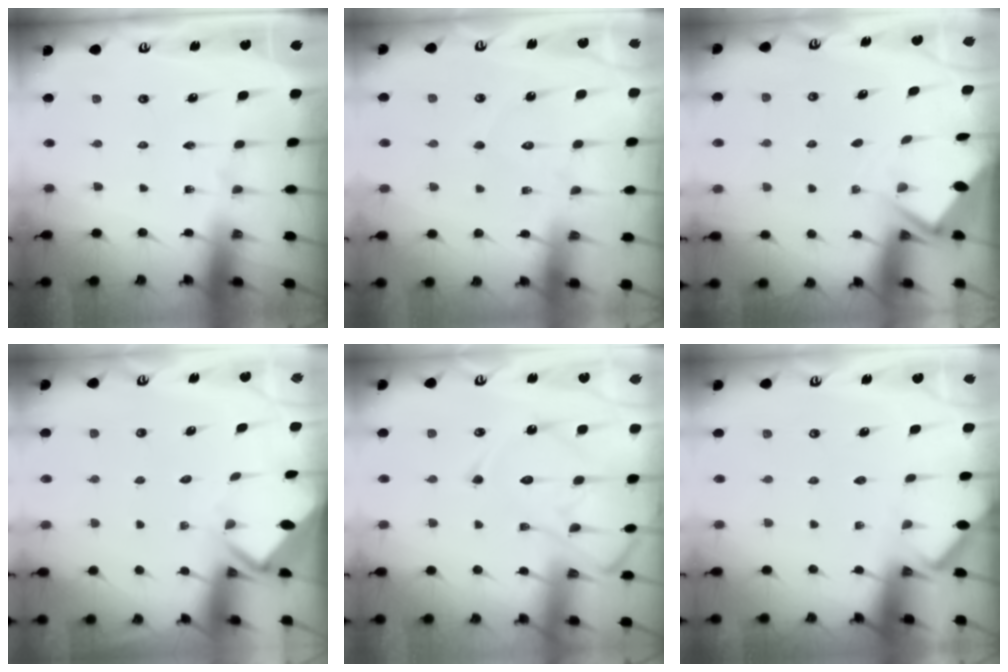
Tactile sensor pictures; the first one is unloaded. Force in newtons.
{"total": 4.9, "press": 4.9, "slide": 0.4}
{"total": 2.9, "press": 2.8, "slide": 0.4}
{"total": 4.0, "press": 4.0, "slide": 0.3}
{"total": 13.4, "press": 13.4, "slide": 0.9}
{"total": 2.3, "press": 2.3, "slide": 0.3}